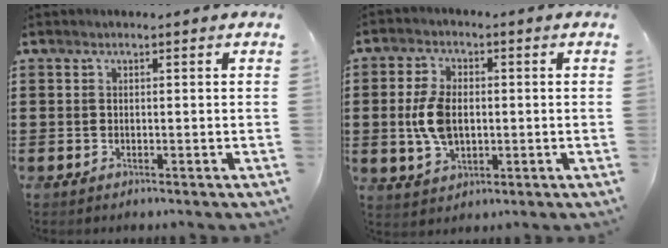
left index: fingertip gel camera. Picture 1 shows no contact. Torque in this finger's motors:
{"motor_torque": [1.08, 0.41, 0.52, 0.17]}